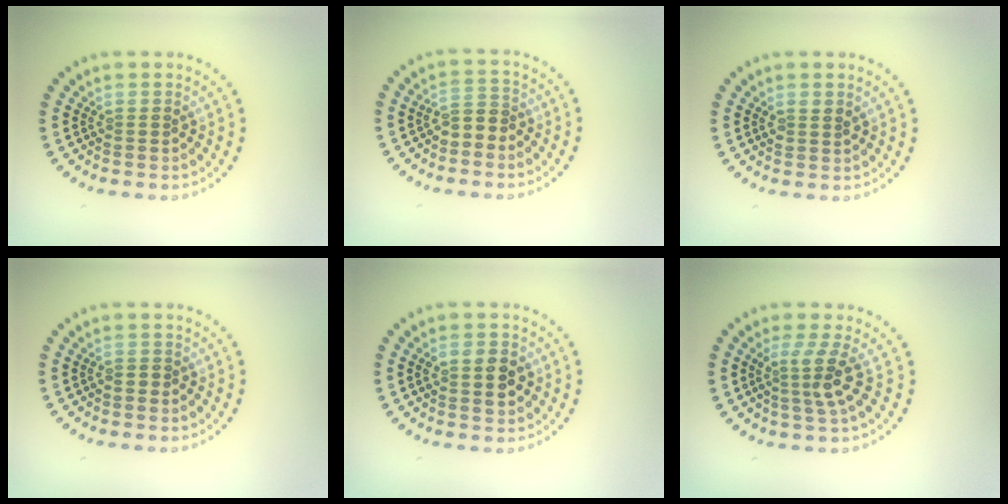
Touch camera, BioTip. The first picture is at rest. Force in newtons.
{"total": 2.0, "press": 1.8, "slide": 0.9}
{"total": 1.2, "press": 1.1, "slide": 0.6}
{"total": 0.5, "press": 0.3, "slide": 0.4}
{"total": 3.6, "press": 3.6, "slide": 0.2}
{"total": 2.7, "press": 2.0, "slide": 1.8}